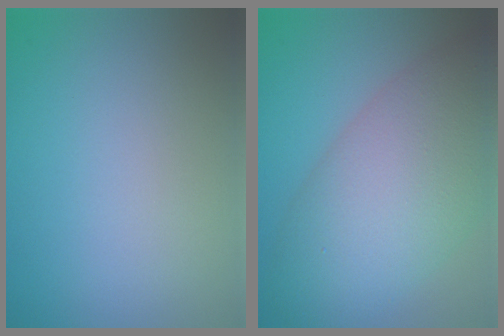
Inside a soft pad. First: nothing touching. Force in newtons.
{"total": 10.6, "press": 10.6, "slide": 0.5}